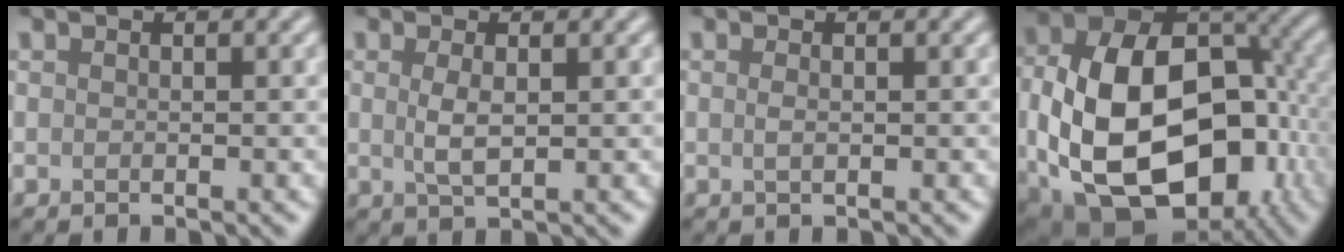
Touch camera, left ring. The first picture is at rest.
{"total": 2.0, "force": [0.3, 0.7, 1.9], "torque": [-0.043, 0.000, 0.007]}
{"total": 0.7, "force": [0.1, 0.2, 0.6], "torque": [-0.016, 0.000, 0.001]}
{"total": 17.9, "force": [-3.3, 11.9, 13.0], "torque": [-0.233, -0.029, -0.034]}